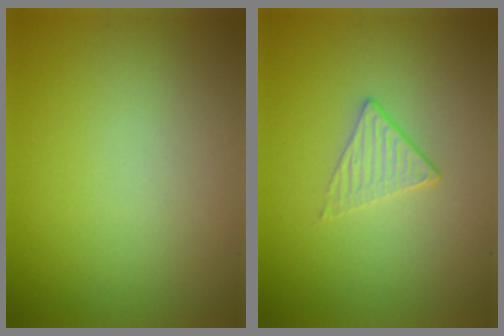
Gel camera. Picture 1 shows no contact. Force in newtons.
{"total": 1.4, "press": 1.1, "slide": 0.9}